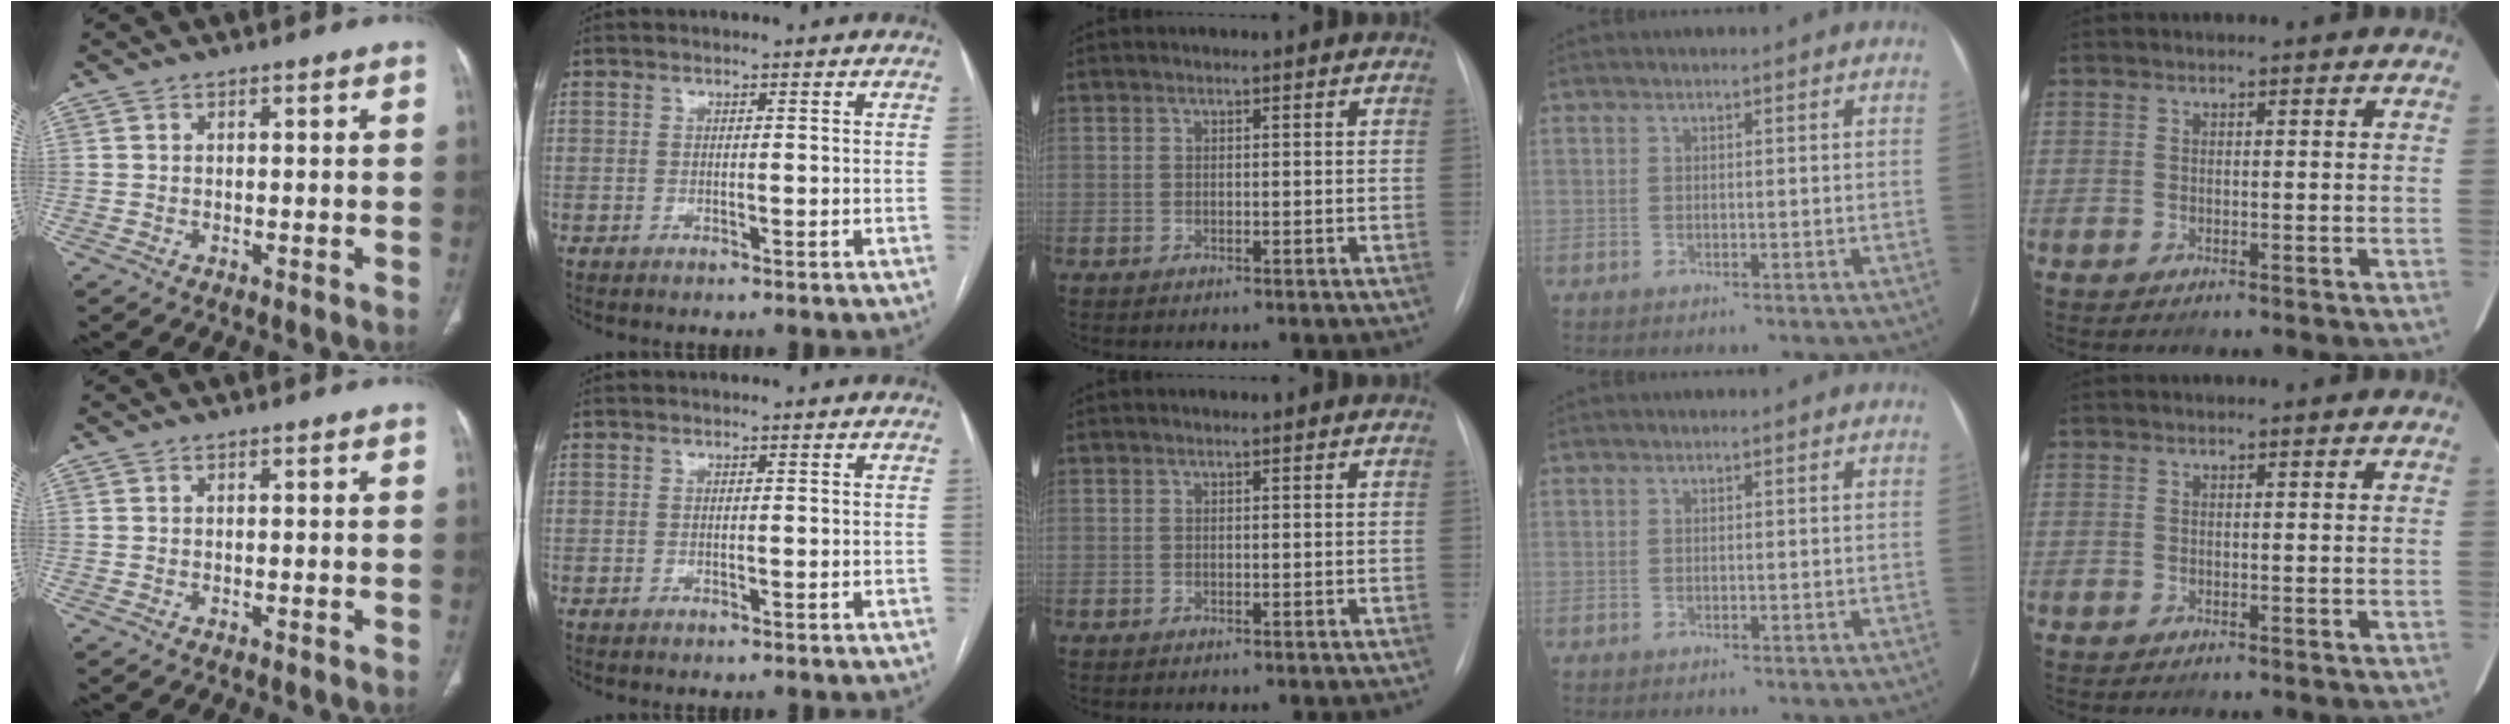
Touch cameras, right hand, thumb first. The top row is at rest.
{}